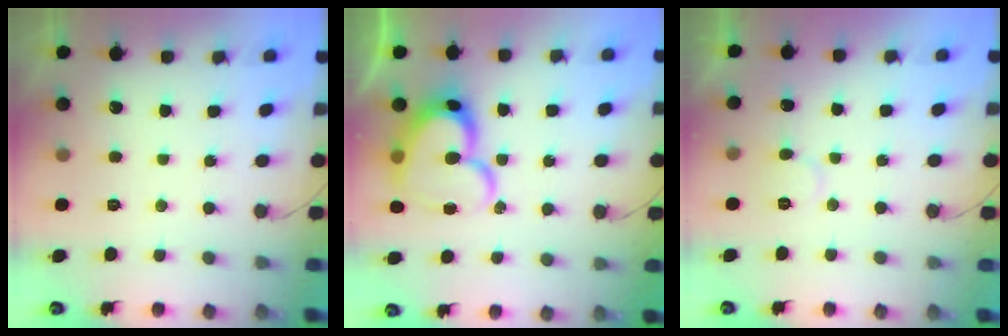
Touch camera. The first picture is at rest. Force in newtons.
{"total": 18.6, "press": 18.6, "slide": 1.4}
{"total": 4.8, "press": 4.8, "slide": 0.6}